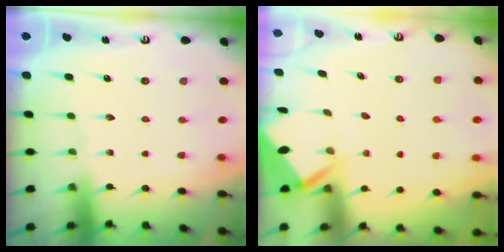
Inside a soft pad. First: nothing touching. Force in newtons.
{"total": 3.5, "press": 3.5, "slide": 0.3}